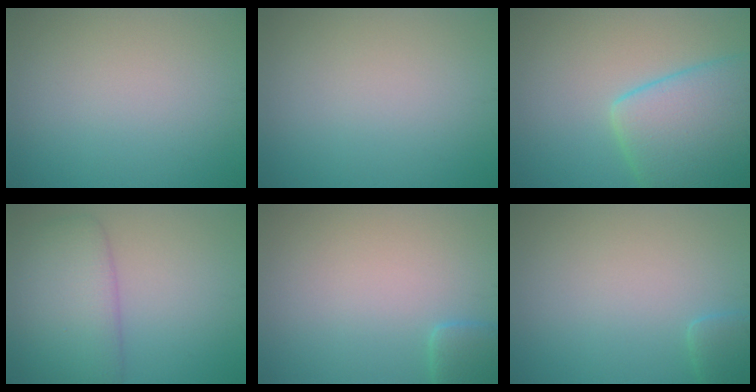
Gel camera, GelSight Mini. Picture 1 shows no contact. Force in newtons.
{"total": 0.0}
{"total": 8.6, "press": 8.6, "slide": 0.5}
{"total": 5.7, "press": 5.7, "slide": 0.3}
{"total": 2.0, "press": 2.0, "slide": 0.3}
{"total": 1.6, "press": 1.6, "slide": 0.1}